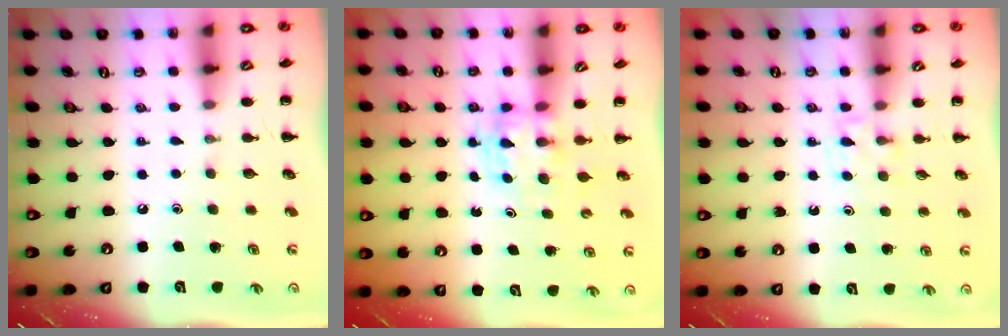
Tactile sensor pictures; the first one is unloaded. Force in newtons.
{"total": 3.4, "press": 3.3, "slide": 0.5}
{"total": 4.6, "press": 4.3, "slide": 1.6}